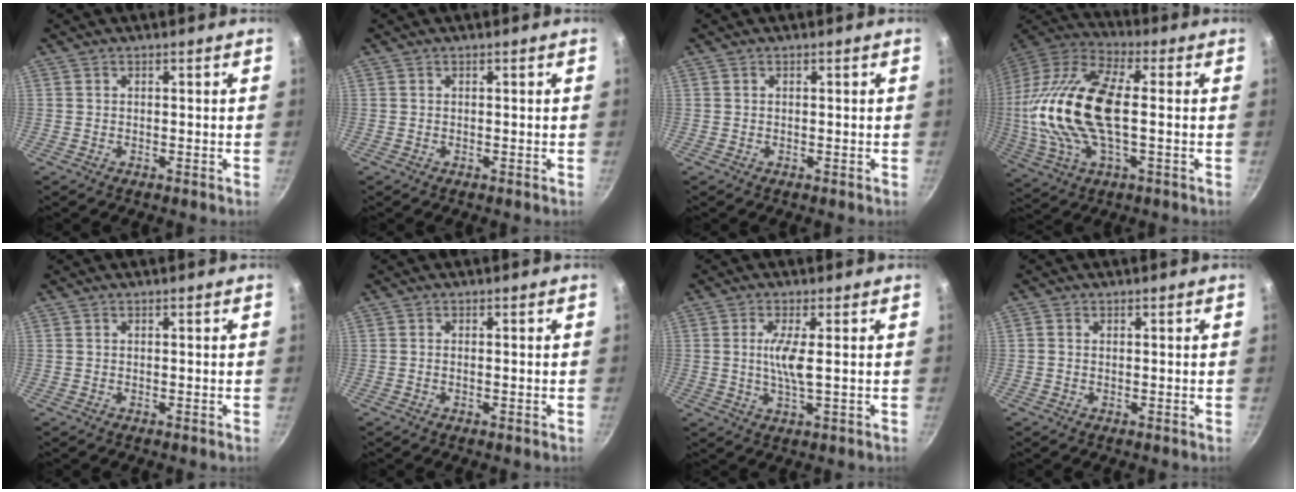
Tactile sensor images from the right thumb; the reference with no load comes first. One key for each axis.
{"total": 0.0}
{"total": 0.0}
{"total": 22.9, "fx": 0.1, "fy": 10.2, "fz": 20.5, "tx": -0.418, "ty": 0.025, "tz": -0.010}
{"total": 0.0}
{"total": 0.7, "fx": -0.2, "fy": 0.1, "fz": 0.6, "tx": -0.012, "ty": 0.002, "tz": -0.005}
{"total": 5.2, "fx": 0.5, "fy": 0.8, "fz": 5.1, "tx": -0.112, "ty": -0.005, "tz": 0.010}
{"total": 0.7, "fx": 0.1, "fy": 0.6, "fz": 0.4, "tx": -0.009, "ty": 0.003, "tz": 0.000}